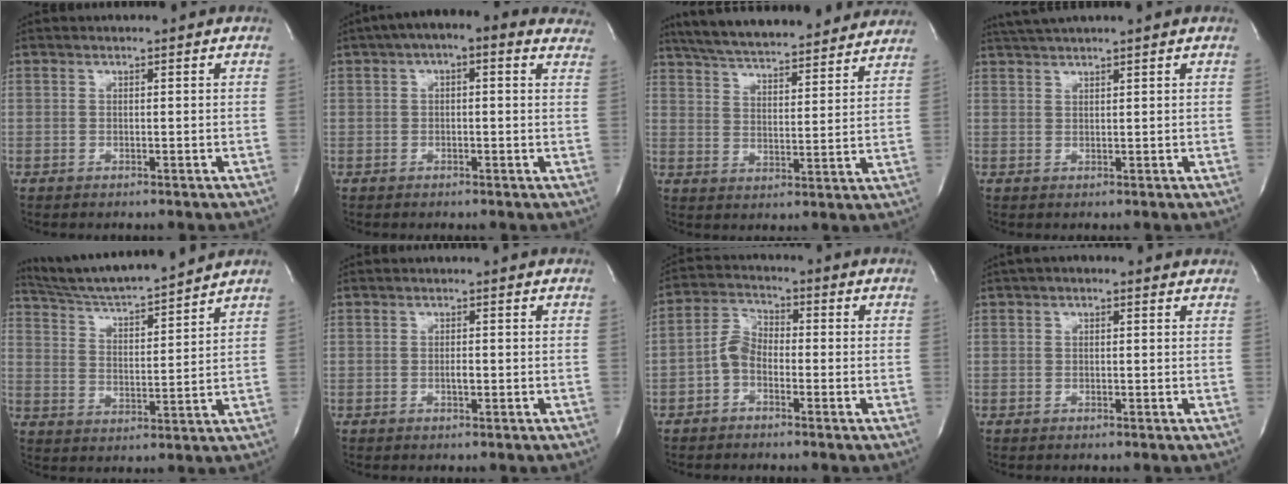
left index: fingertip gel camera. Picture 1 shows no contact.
{"total": 12.4, "force": [8.3, 4.4, 8.1], "torque": [-0.115, 0.043, 0.095]}
{"total": 25.1, "force": [22.7, 4.0, 10.0], "torque": [-0.170, 0.007, 0.308]}
{"total": 4.8, "force": [4.3, -0.8, 2.0], "torque": [-0.034, 0.028, 0.076]}
{"total": 9.1, "force": [8.7, -0.3, 2.7], "torque": [-0.062, 0.011, 0.143]}
{"total": 0.7, "force": [-0.3, 0.1, 0.6], "torque": [-0.014, -0.007, -0.004]}
{"total": 4.4, "force": [-2.0, 2.7, 2.9], "torque": [-0.068, 0.006, -0.045]}
{"total": 3.0, "force": [2.1, 1.3, 1.8], "torque": [-0.028, 0.028, 0.027]}